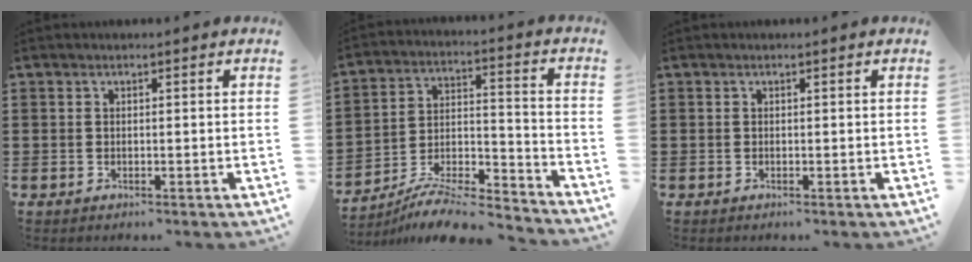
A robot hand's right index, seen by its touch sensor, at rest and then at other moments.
{"total": 8.7, "force": [-7.9, 1.5, 3.3], "torque": [-0.057, 0.011, -0.156]}
{"total": 0.0}